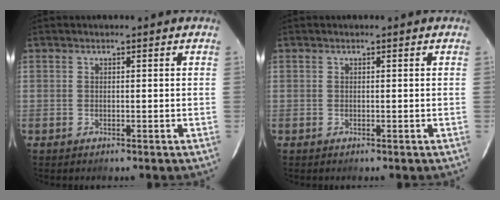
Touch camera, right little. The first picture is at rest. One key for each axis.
{"total": 0.0}